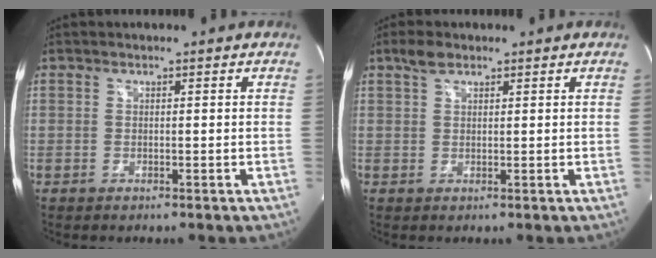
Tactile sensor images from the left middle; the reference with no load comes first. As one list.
[{"total": 2.4, "force": [1.7, 1.0, 1.2], "torque": [-0.032, 0.008, 0.035]}]